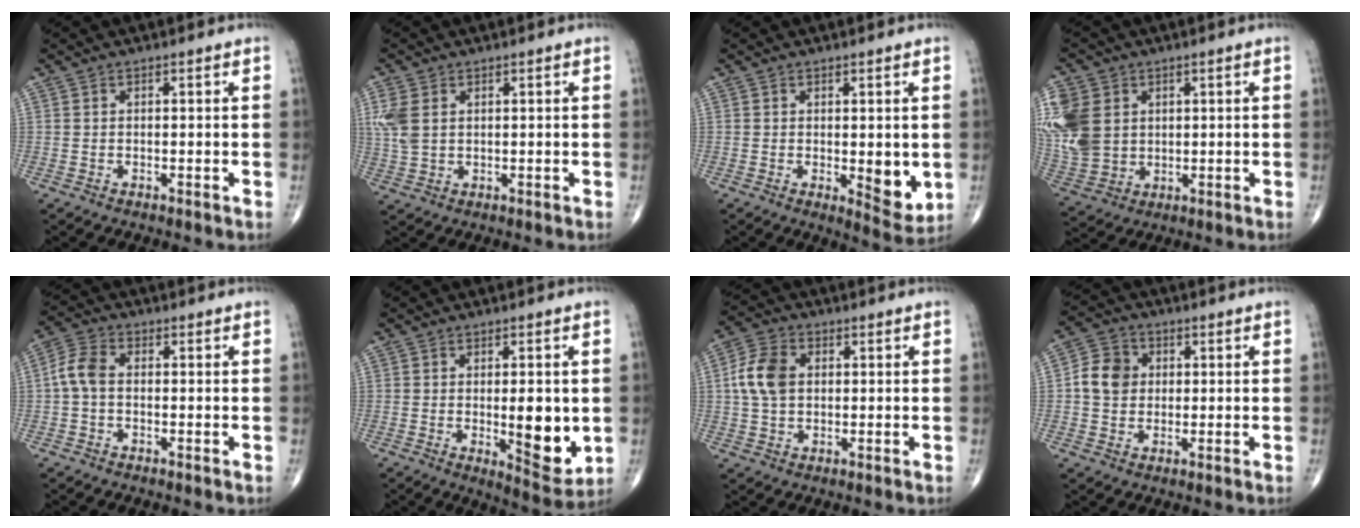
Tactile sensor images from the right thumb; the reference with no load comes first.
{"total": 5.3, "force": [1.4, 3.5, 3.7], "torque": [-0.093, 0.003, 0.033]}
{"total": 6.3, "force": [-0.5, 2.5, 5.8], "torque": [-0.061, -0.017, 0.002]}
{"total": 13.9, "force": [3.0, 10.9, 8.0], "torque": [-0.184, -0.005, 0.071]}
{"total": 5.1, "force": [-0.3, 3.3, 3.9], "torque": [-0.081, 0.014, -0.015]}
{"total": 10.2, "force": [-0.7, 3.7, 9.5], "torque": [-0.110, -0.022, 0.001]}
{"total": 8.0, "force": [1.0, 5.6, 5.6], "torque": [-0.110, 0.011, 0.015]}
{"total": 6.8, "force": [0.6, 5.9, 3.4], "torque": [-0.049, 0.011, 0.002]}